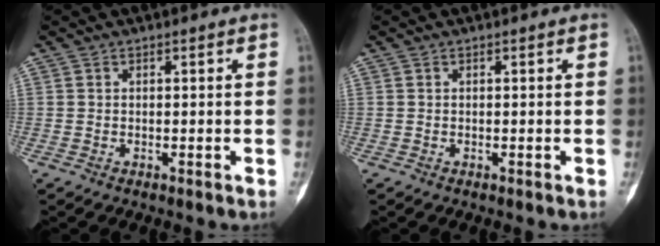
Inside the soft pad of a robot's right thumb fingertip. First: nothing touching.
{"total": 0.0}